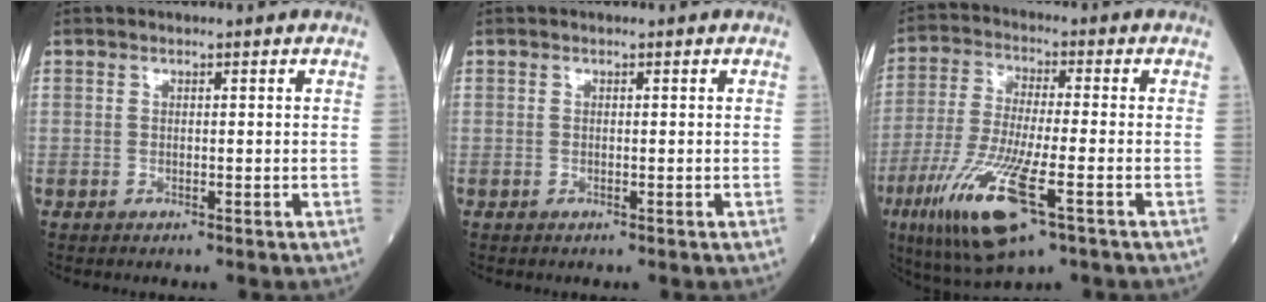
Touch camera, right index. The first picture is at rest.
{"total": 0.0}
{"total": 14.5, "force": [-6.4, 2.3, 12.8], "torque": [-0.264, -0.034, -0.112]}